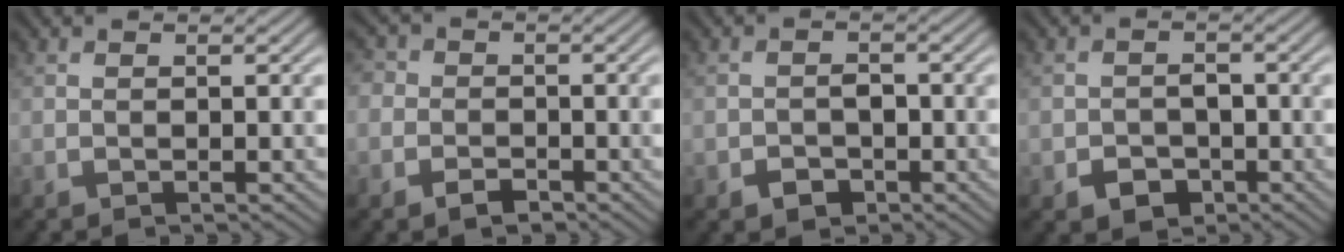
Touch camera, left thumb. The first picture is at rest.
{"total": 3.6, "force": [-1.5, 3.0, 1.4], "torque": [-0.016, -0.005, -0.047]}
{"total": 2.6, "force": [-1.3, 1.9, 1.2], "torque": [-0.016, -0.002, -0.025]}
{"total": 3.5, "force": [-1.7, 2.6, 1.5], "torque": [-0.024, -0.008, -0.031]}